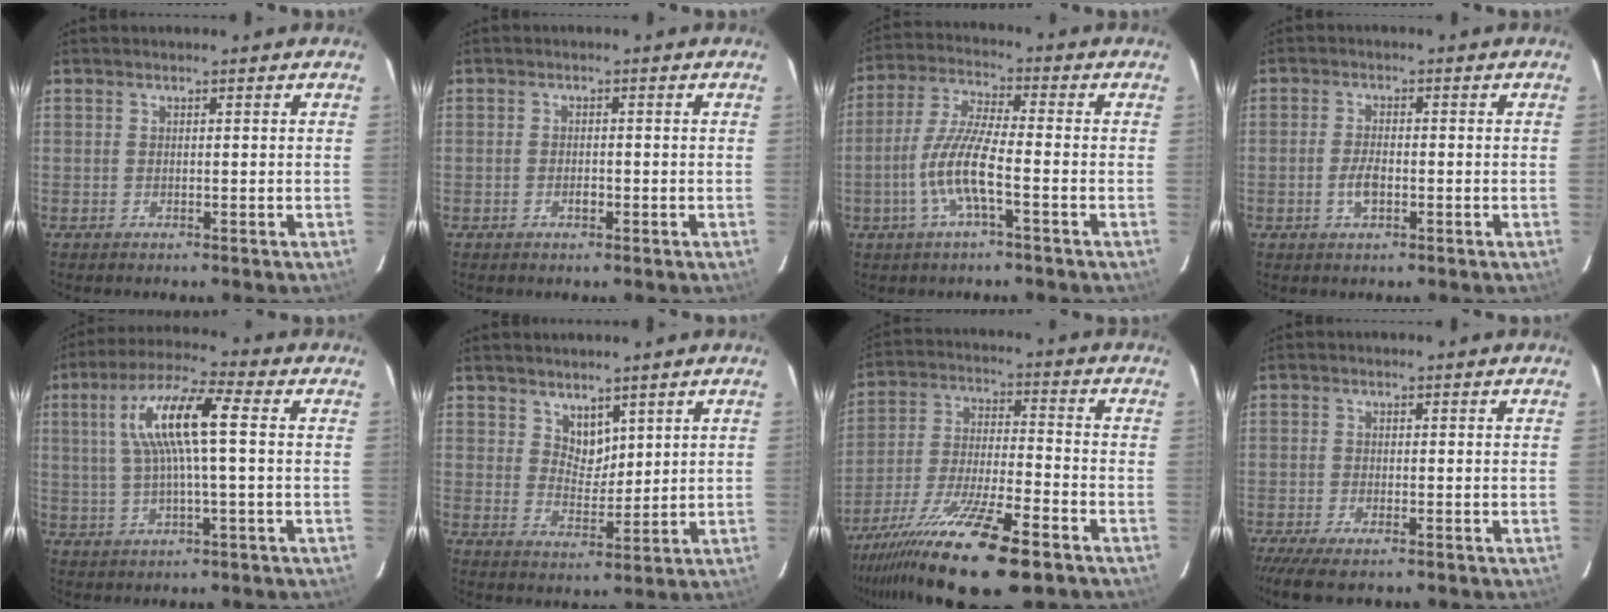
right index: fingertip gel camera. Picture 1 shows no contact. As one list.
[{"total": 1.7, "force": [-0.8, 0.9, 1.1], "torque": [-0.023, 0.002, -0.014]}, {"total": 9.8, "force": [-3.3, 1.2, 9.1], "torque": [-0.198, 0.000, -0.065]}, {"total": 3.6, "force": [-1.2, 1.6, 3.0], "torque": [-0.063, 0.000, -0.022]}, {"total": 11.7, "force": [1.7, 1.5, 11.4], "torque": [-0.215, 0.018, 0.032]}, {"total": 4.5, "force": [3.2, 2.7, 1.5], "torque": [-0.014, 0.002, 0.061]}, {"total": 20.6, "force": [-14.7, 3.7, 13.9], "torque": [-0.280, -0.050, -0.259]}, {"total": 6.8, "force": [-5.2, 1.5, 4.2], "torque": [-0.100, -0.030, -0.092]}]